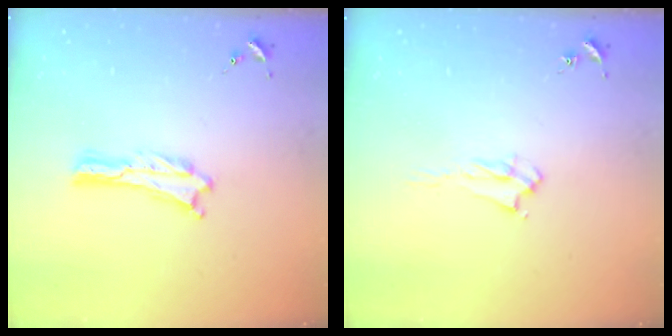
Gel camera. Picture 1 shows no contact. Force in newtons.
{"total": 2.2, "press": 2.2, "slide": 0.4}